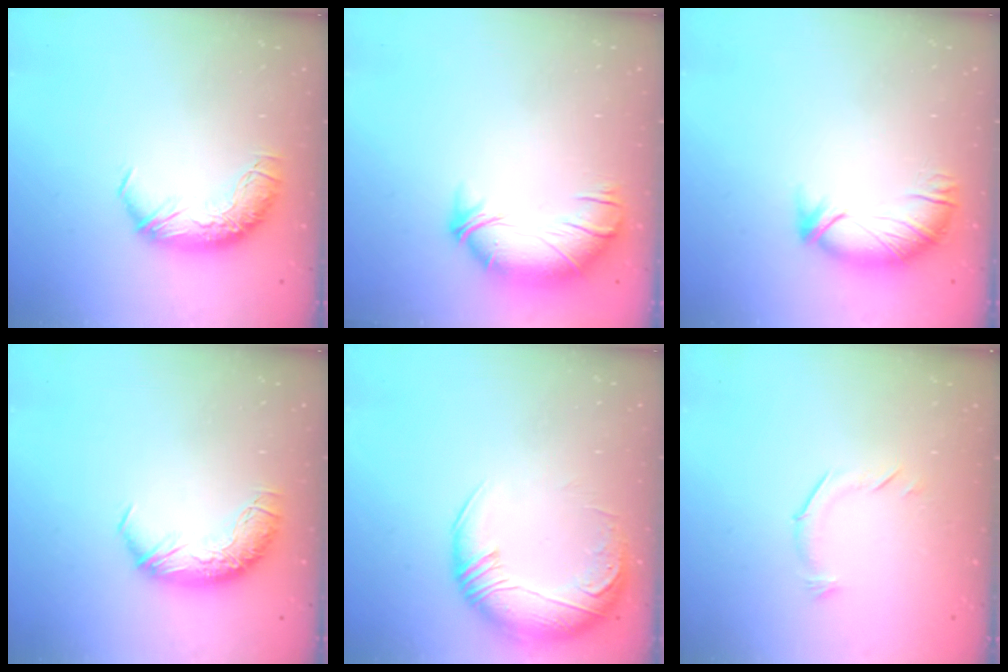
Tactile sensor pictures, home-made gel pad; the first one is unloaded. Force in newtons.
{"total": 2.8, "press": 1.5, "slide": 2.3}
{"total": 3.1, "press": 3.0, "slide": 0.8}
{"total": 0.0}
{"total": 3.0, "press": 0.1, "slide": 3.0}
{"total": 6.7, "press": 6.6, "slide": 0.9}